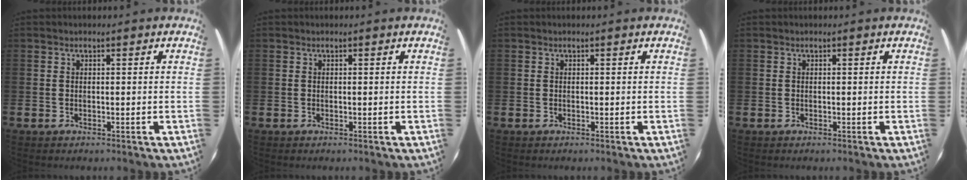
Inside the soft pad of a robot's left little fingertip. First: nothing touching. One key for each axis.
{"total": 0.0}
{"total": 0.0}
{"total": 0.0}